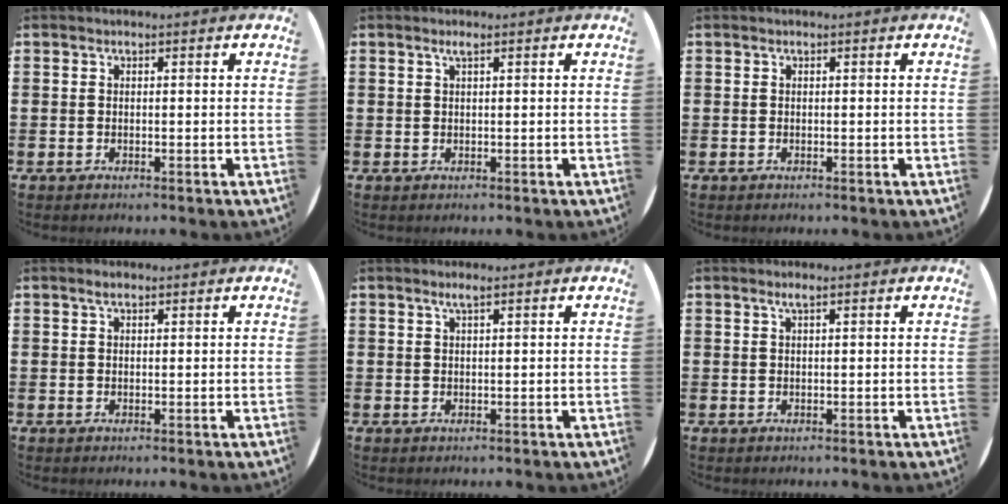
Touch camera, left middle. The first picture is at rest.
{"total": 1.0, "force": [0.5, 0.0, 0.8], "torque": [-0.015, 0.002, 0.008]}
{"total": 0.0}
{"total": 1.1, "force": [0.7, 0.4, 0.7], "torque": [-0.005, 0.002, 0.011]}
{"total": 1.5, "force": [1.0, 0.0, 1.1], "torque": [-0.022, 0.003, 0.016]}
{"total": 1.1, "force": [0.6, 0.0, 0.9], "torque": [-0.017, 0.003, 0.010]}